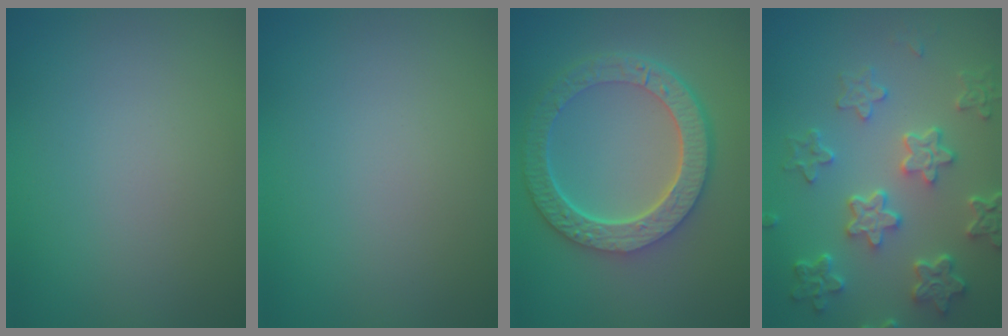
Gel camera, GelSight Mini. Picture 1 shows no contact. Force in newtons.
{"total": 0.0}
{"total": 6.4, "press": 4.9, "slide": 4.1}
{"total": 6.1, "press": 4.7, "slide": 4.0}